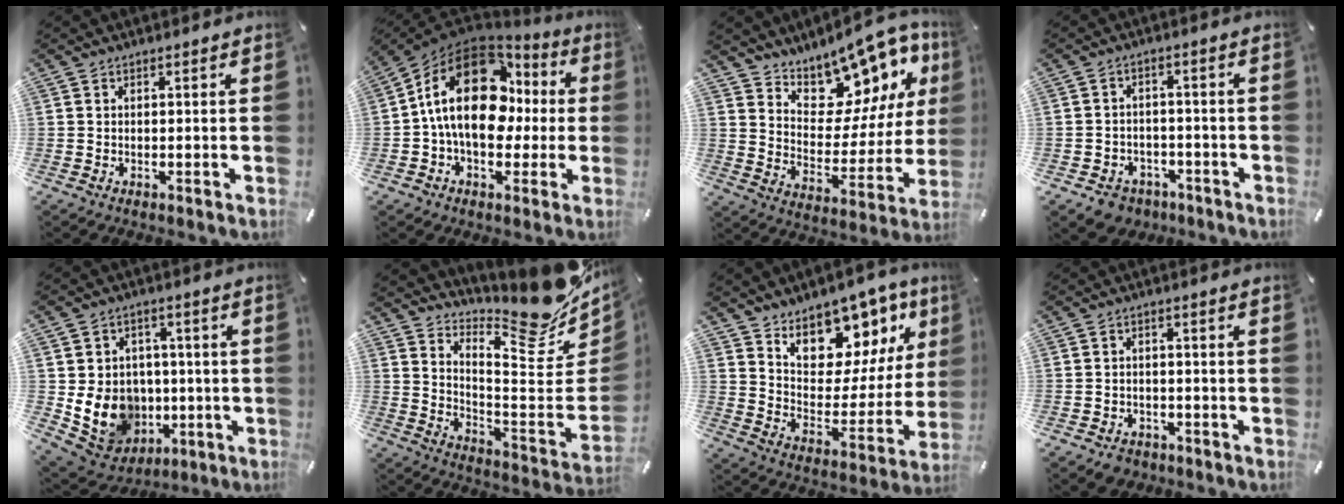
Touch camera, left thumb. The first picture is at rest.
{"total": 21.8, "force": [2.8, 14.7, 15.8], "torque": [-0.283, -0.001, 0.047]}
{"total": 13.3, "force": [10.7, 7.0, 3.7], "torque": [-0.043, -0.118, 0.184]}
{"total": 5.7, "force": [-3.5, 4.2, 1.6], "torque": [-0.034, 0.023, -0.064]}
{"total": 13.1, "force": [-1.2, 11.9, 5.4], "torque": [-0.118, -0.003, -0.009]}
{"total": 19.4, "force": [15.7, 5.7, 9.9], "torque": [-0.096, -0.160, 0.251]}
{"total": 13.0, "force": [9.6, 7.8, 3.7], "torque": [-0.048, -0.098, 0.168]}
{"total": 3.4, "force": [-2.4, 2.3, 0.8], "torque": [-0.018, 0.011, -0.050]}